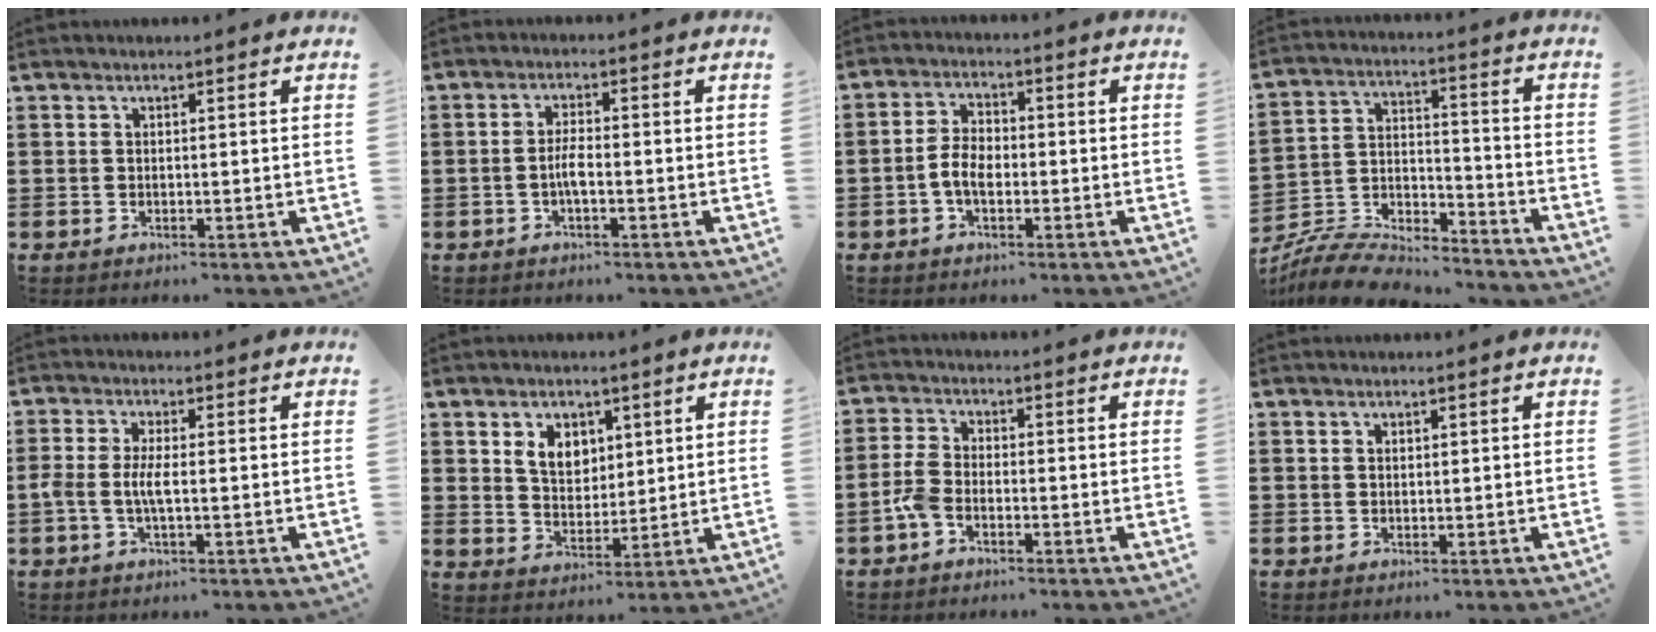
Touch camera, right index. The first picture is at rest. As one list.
[{"total": 3.0, "force": [-1.0, 0.7, 2.7], "torque": [-0.065, -0.003, -0.022]}, {"total": 4.4, "force": [-1.2, 2.4, 3.5], "torque": [-0.091, -0.003, -0.031]}, {"total": 7.4, "force": [-7.2, 1.2, 0.9], "torque": [-0.022, 0.009, -0.143]}, {"total": 3.6, "force": [-0.8, 1.0, 3.4], "torque": [-0.083, -0.005, -0.021]}, {"total": 5.4, "force": [2.6, 3.9, 2.8], "torque": [-0.061, 0.011, 0.046]}, {"total": 3.9, "force": [-2.0, 1.7, 2.8], "torque": [-0.084, -0.004, -0.048]}, {"total": 0.6, "force": [0.4, 0.3, 0.3], "torque": [-0.005, 0.002, 0.011]}]